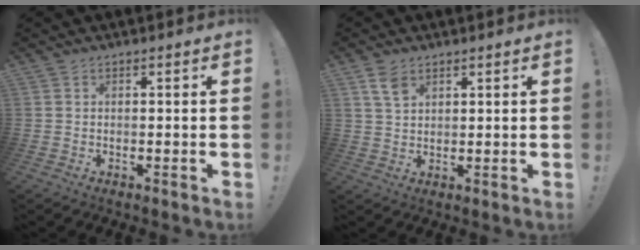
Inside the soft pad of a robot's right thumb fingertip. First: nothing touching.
{"total": 5.1, "force": [3.1, 3.0, 2.8], "torque": [-0.040, -0.014, 0.057]}